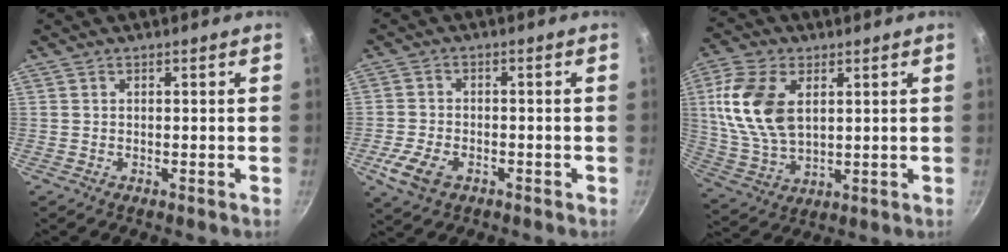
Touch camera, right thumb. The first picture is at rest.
{"total": 6.8, "force": [-2.9, 4.2, 4.4], "torque": [-0.091, 0.010, -0.054]}
{"total": 14.6, "force": [3.7, 8.8, 11.0], "torque": [-0.208, -0.010, 0.078]}